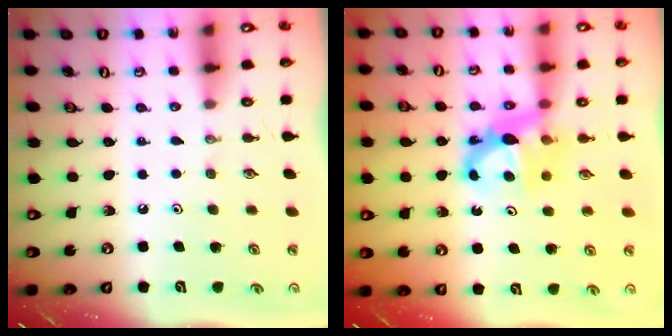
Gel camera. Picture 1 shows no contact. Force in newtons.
{"total": 8.2, "press": 8.2, "slide": 0.2}